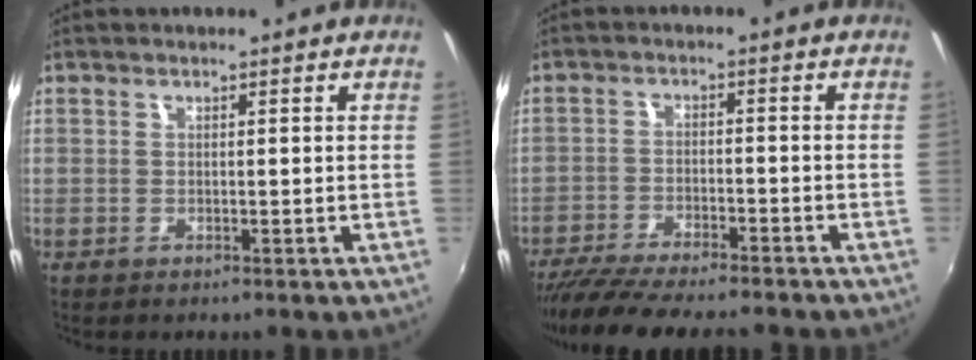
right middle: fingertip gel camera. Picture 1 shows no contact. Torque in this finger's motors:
{"motor_torque": [1.10, -1.04, 0.25, 0.16]}